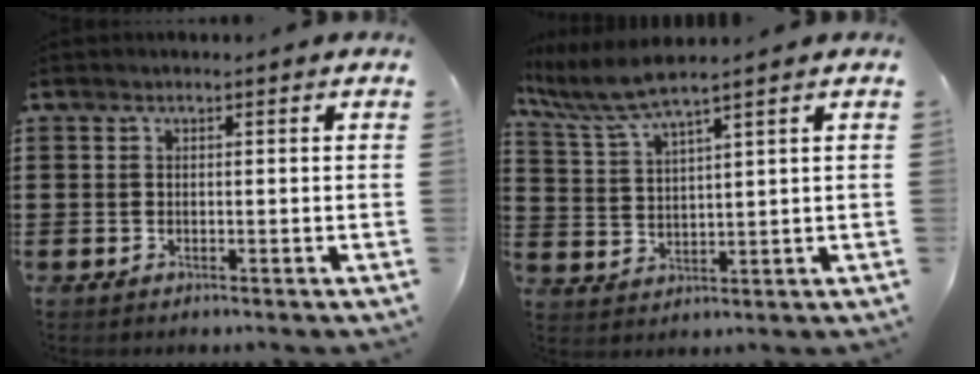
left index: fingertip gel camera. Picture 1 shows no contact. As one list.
[{"total": 6.1, "force": [5.0, 0.3, 3.4], "torque": [-0.085, -0.018, 0.088]}]